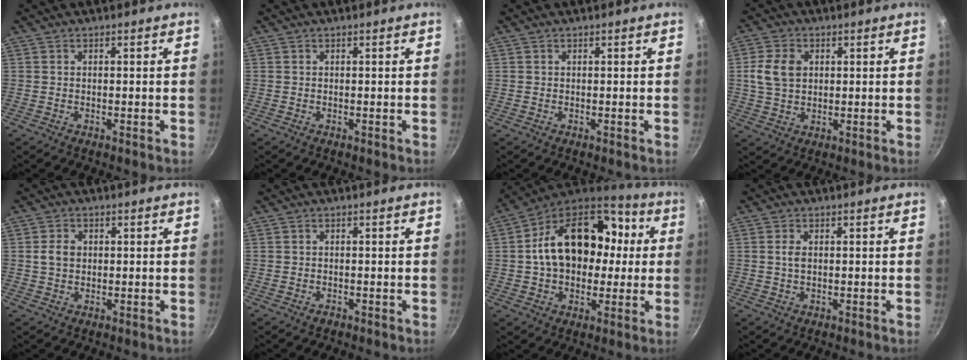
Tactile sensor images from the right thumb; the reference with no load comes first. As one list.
[{"total": 0.0}, {"total": 0.0}, {"total": 7.2, "force": [1.3, 5.3, 4.7], "torque": [-0.085, 0.002, 0.027]}, {"total": 3.5, "force": [0.5, 2.7, 2.2], "torque": [-0.035, 0.004, 0.008]}, {"total": 0.7, "force": [-0.5, 0.4, 0.3], "torque": [-0.002, 0.001, -0.009]}, {"total": 21.9, "force": [2.0, 14.8, 16.0], "torque": [-0.226, 0.033, 0.029]}, {"total": 2.1, "force": [0.3, 1.3, 1.6], "torque": [-0.032, 0.000, 0.007]}]